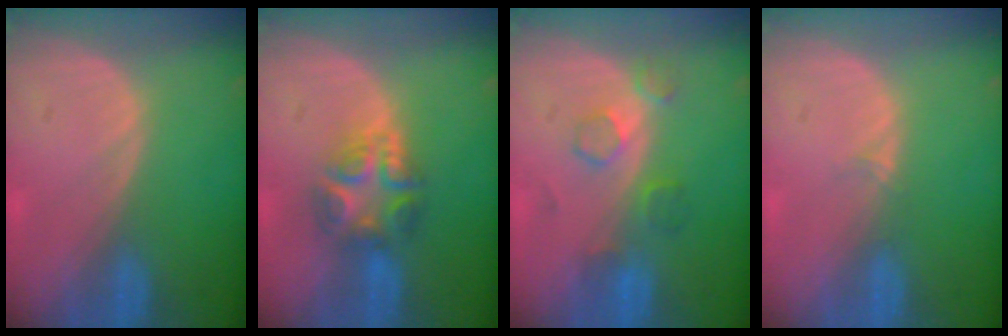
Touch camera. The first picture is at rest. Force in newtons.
{"total": 6.8, "press": 6.2, "slide": 2.9}
{"total": 4.2, "press": 4.2, "slide": 0.5}
{"total": 0.9, "press": 0.6, "slide": 0.7}